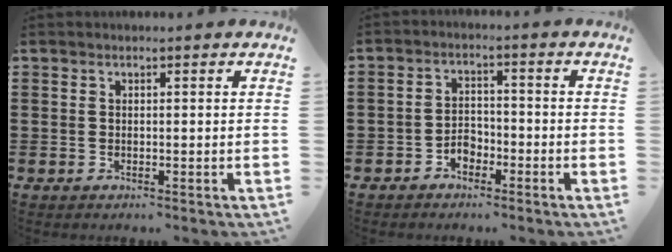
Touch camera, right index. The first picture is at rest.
{"total": 3.1, "force": [-2.2, 1.9, 1.0], "torque": [-0.022, 0.006, -0.045]}